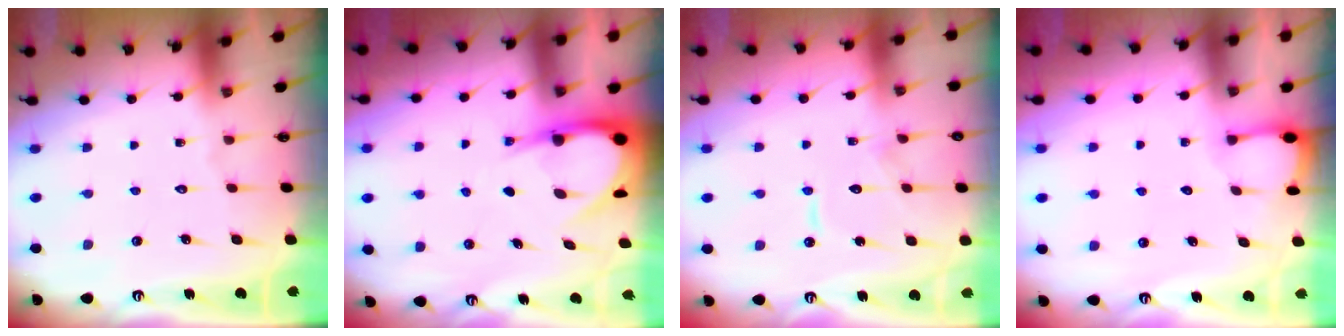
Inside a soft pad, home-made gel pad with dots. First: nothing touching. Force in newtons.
{"total": 7.4, "press": 7.4, "slide": 0.8}
{"total": 8.7, "press": 8.6, "slide": 0.7}
{"total": 1.7, "press": 1.7, "slide": 0.2}